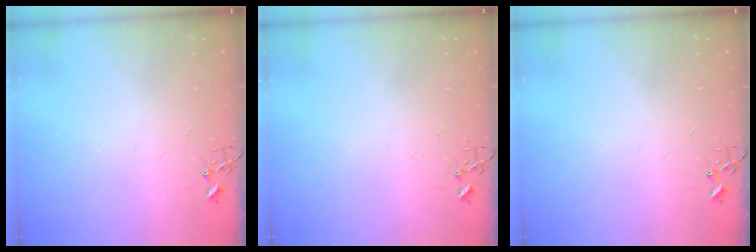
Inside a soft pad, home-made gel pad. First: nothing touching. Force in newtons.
{"total": 0.0}
{"total": 0.0}